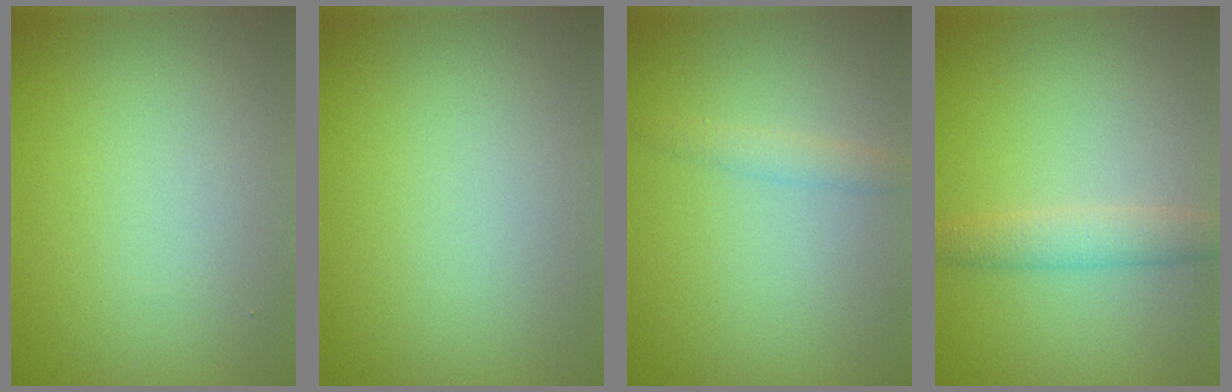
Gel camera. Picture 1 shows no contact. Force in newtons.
{"total": 0.0}
{"total": 1.3, "press": 1.3, "slide": 0.0}
{"total": 2.4, "press": 2.4, "slide": 0.1}